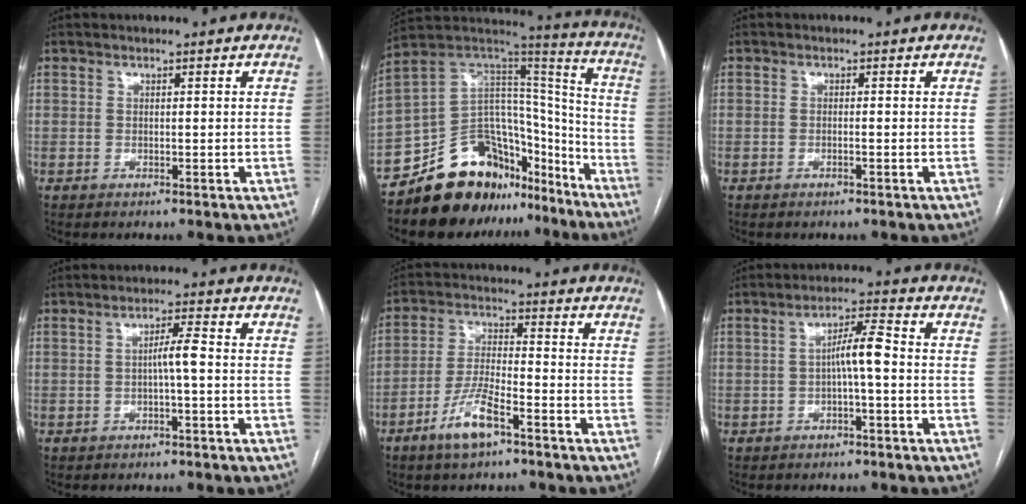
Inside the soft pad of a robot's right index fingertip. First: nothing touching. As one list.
[{"total": 21.8, "force": [-16.7, 11.4, 8.2], "torque": [-0.131, 0.076, -0.265]}, {"total": 0.6, "force": [-0.3, 0.0, 0.5], "torque": [-0.010, 0.000, -0.003]}, {"total": 3.1, "force": [-0.2, 0.1, 3.1], "torque": [-0.052, 0.004, -0.003]}, {"total": 7.5, "force": [-4.5, 1.7, 5.8], "torque": [-0.121, -0.002, -0.086]}, {"total": 5.1, "force": [-0.4, 0.7, 5.1], "torque": [-0.084, 0.017, -0.005]}]